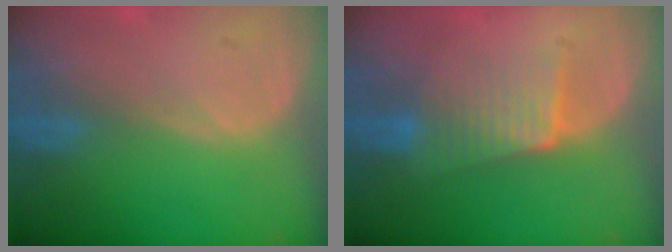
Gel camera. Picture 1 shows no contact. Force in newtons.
{"total": 6.0, "press": 5.8, "slide": 1.7}